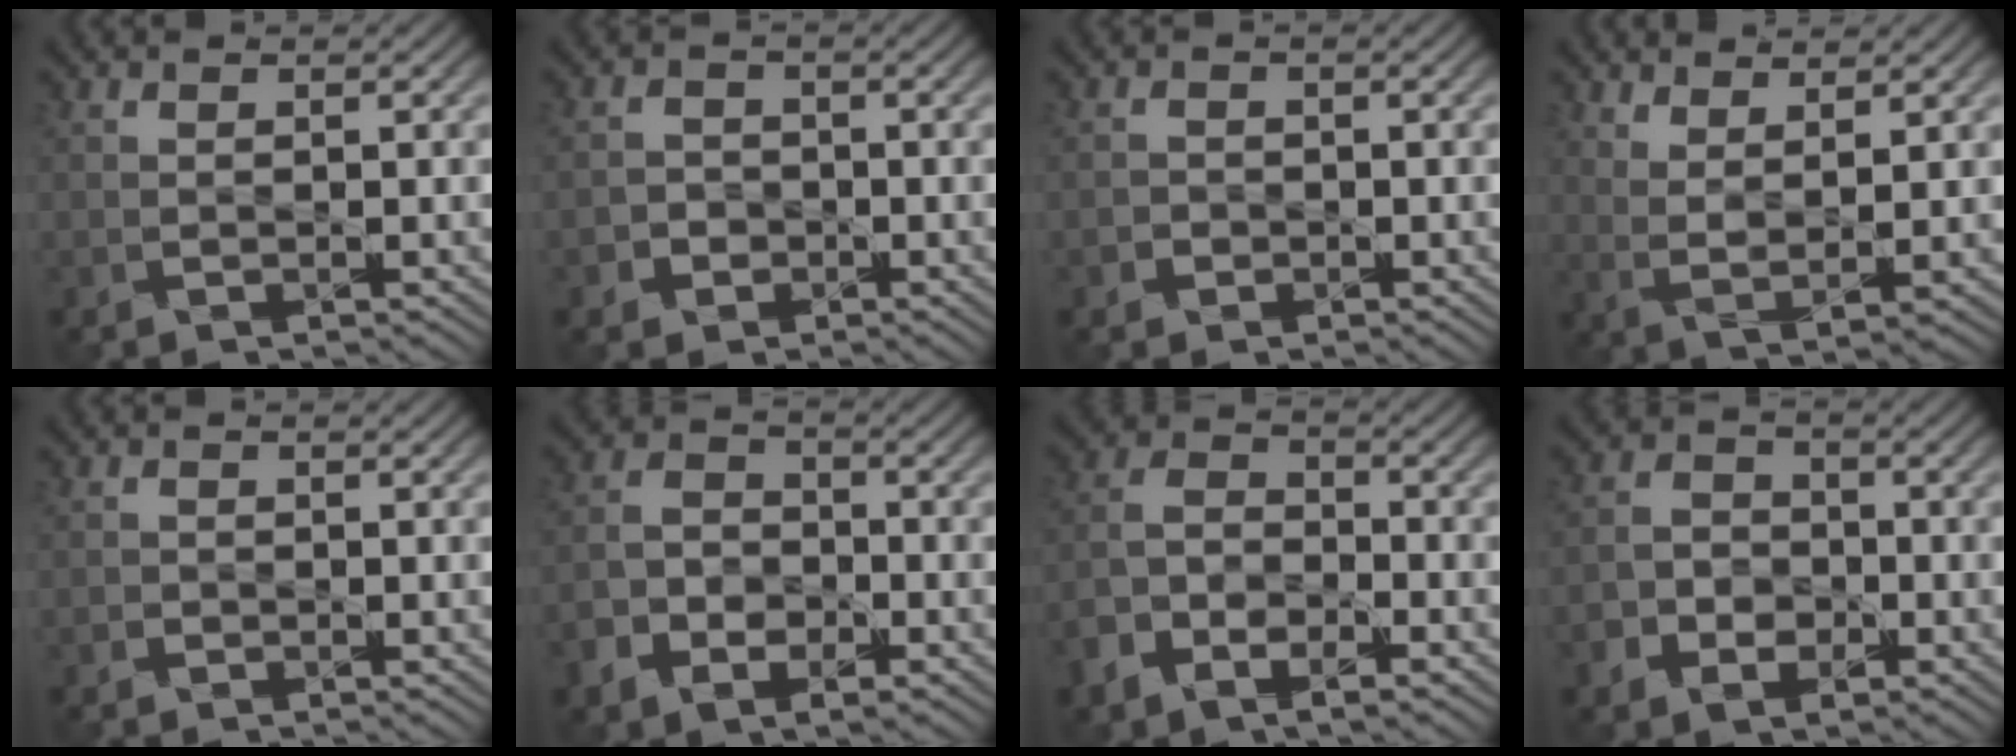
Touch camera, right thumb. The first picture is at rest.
{"total": 2.3, "force": [-1.1, 1.9, 0.6], "torque": [-0.001, 0.000, -0.026]}
{"total": 1.4, "force": [-0.7, 1.1, 0.3], "torque": [0.000, -0.001, -0.015]}
{"total": 4.1, "force": [3.0, 0.9, 2.7], "torque": [-0.055, -0.014, 0.063]}
{"total": 0.8, "force": [-0.4, 0.7, 0.2], "torque": [-0.002, -0.004, -0.010]}
{"total": 6.7, "force": [-3.6, 4.4, 3.5], "torque": [-0.079, -0.010, -0.076]}
{"total": 7.7, "force": [-4.7, 4.1, 4.5], "torque": [-0.102, -0.013, -0.098]}
{"total": 4.8, "force": [-2.3, 3.6, 2.1], "torque": [-0.034, -0.007, -0.055]}